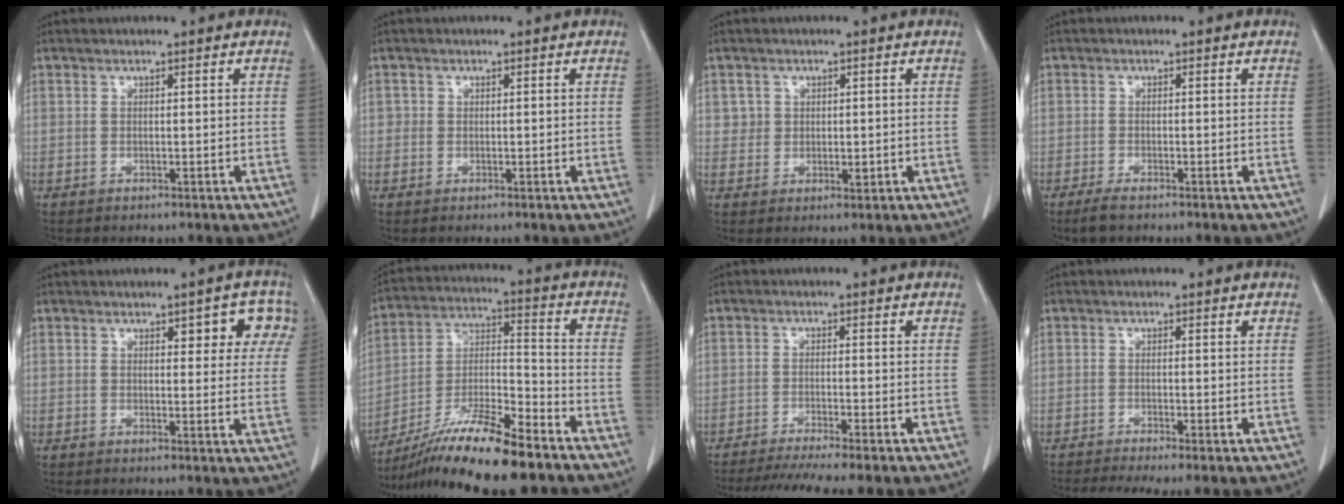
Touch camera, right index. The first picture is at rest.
{"total": 0.7, "force": [-0.1, 0.7, 0.1], "torque": [0.007, 0.004, -0.004]}
{"total": 2.6, "force": [0.5, 2.5, 0.7], "torque": [-0.005, -0.002, 0.009]}
{"total": 2.4, "force": [-1.9, 0.2, 1.4], "torque": [-0.033, -0.006, -0.035]}
{"total": 6.3, "force": [2.9, 2.6, 4.9], "torque": [-0.038, 0.014, 0.029]}
{"total": 15.8, "force": [-12.1, 1.0, 10.0], "torque": [-0.195, -0.018, -0.217]}
{"total": 9.9, "force": [-8.4, -0.8, 5.2], "torque": [-0.065, -0.019, -0.130]}
{"total": 6.1, "force": [-4.7, 0.2, 3.9], "torque": [-0.059, -0.010, -0.077]}